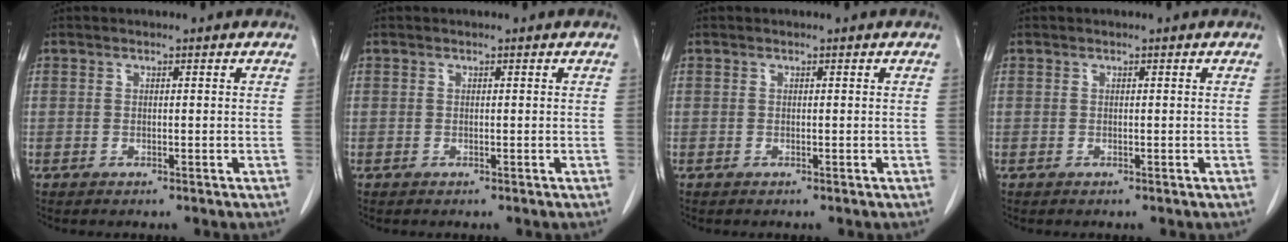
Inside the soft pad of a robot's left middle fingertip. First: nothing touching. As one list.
[{"total": 0.0}, {"total": 0.0}, {"total": 0.0}]